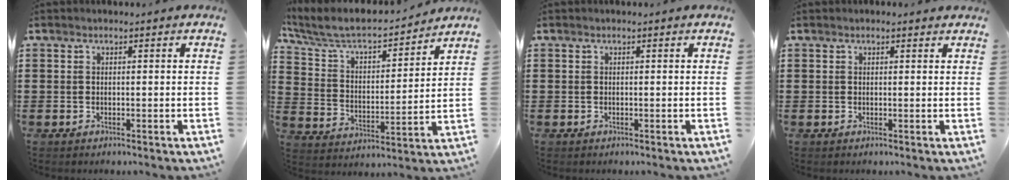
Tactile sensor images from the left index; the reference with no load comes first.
{"total": 6.6, "force": [5.7, 1.6, 2.9], "torque": [-0.082, -0.036, 0.091]}
{"total": 0.0}
{"total": 0.6, "force": [0.5, 0.3, 0.3], "torque": [-0.006, 0.002, 0.010]}